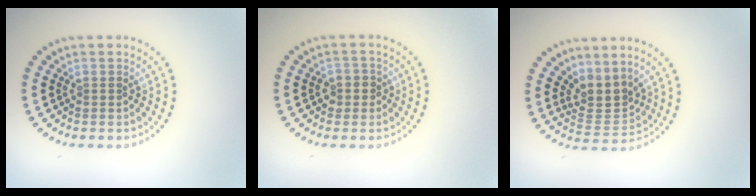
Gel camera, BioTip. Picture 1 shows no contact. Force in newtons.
{"total": 1.7, "press": 1.5, "slide": 0.7}
{"total": 3.2, "press": 2.4, "slide": 2.0}